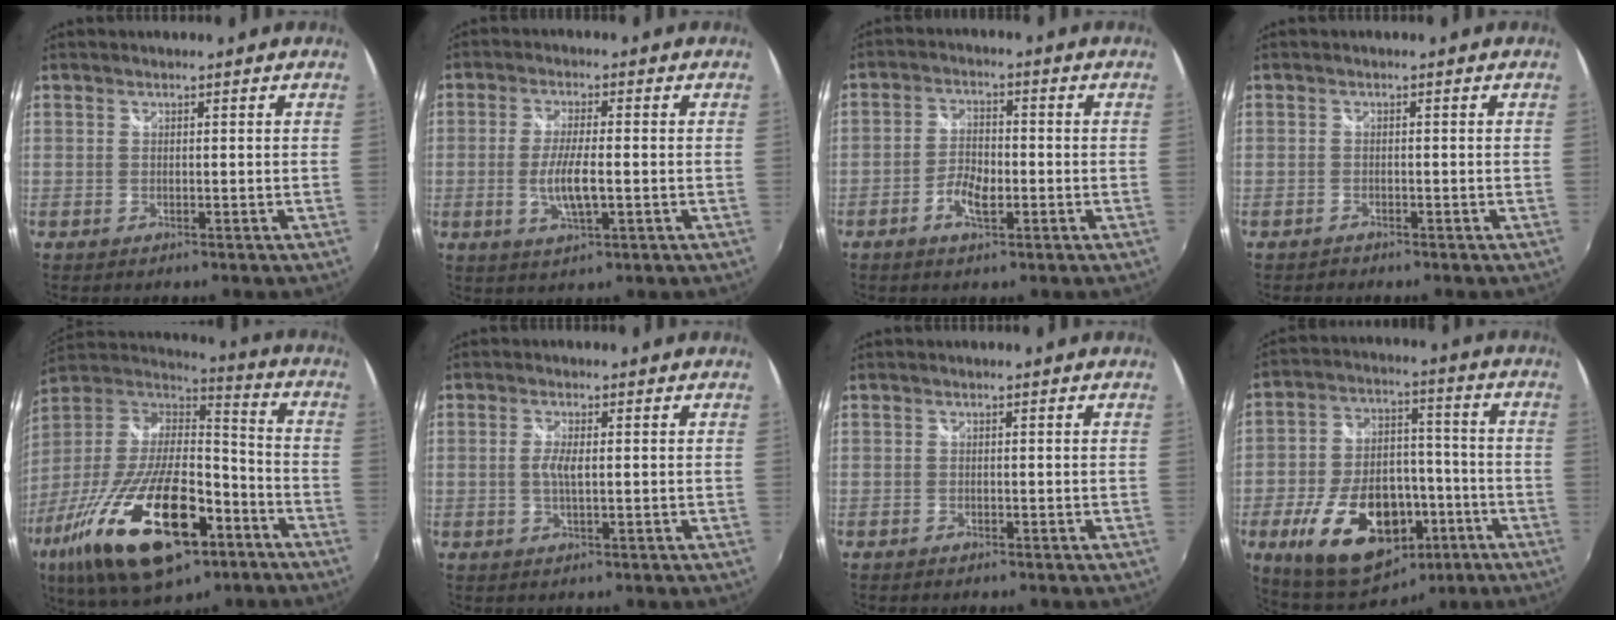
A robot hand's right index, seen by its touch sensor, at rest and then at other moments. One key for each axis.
{"total": 6.7, "fx": -1.3, "fy": 1.5, "fz": 6.4, "tx": -0.126, "ty": -0.008, "tz": -0.023}
{"total": 4.9, "fx": -2.2, "fy": 2.5, "fz": 3.7, "tx": -0.079, "ty": 0.003, "tz": -0.039}
{"total": 1.1, "fx": -1.0, "fy": 0.5, "fz": 0.0, "tx": -0.005, "ty": 0.000, "tz": -0.019}
{"total": 29.6, "fx": -14.5, "fy": 12.5, "fz": 22.5, "tx": -0.436, "ty": -0.036, "tz": -0.242}
{"total": 2.6, "fx": -0.1, "fy": 0.7, "fz": 2.5, "tx": -0.047, "ty": -0.004, "tz": -0.001}
{"total": 0.6, "fx": -0.5, "fy": 0.3, "fz": 0.1, "tx": -0.005, "ty": -0.002, "tz": -0.012}
{"total": 21.5, "fx": -9.3, "fy": 13.2, "fz": 14.2, "tx": -0.290, "ty": 0.017, "tz": -0.130}